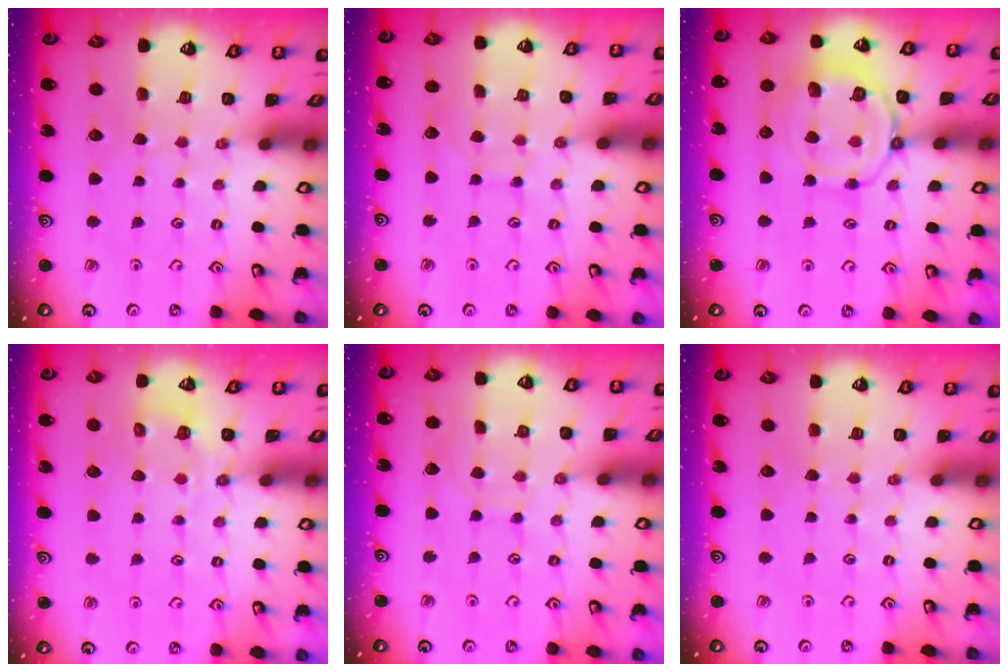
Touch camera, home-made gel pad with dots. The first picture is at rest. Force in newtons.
{"total": 5.7, "press": 5.7, "slide": 0.4}
{"total": 11.3, "press": 11.2, "slide": 1.3}
{"total": 4.3, "press": 4.0, "slide": 1.5}
{"total": 4.7, "press": 4.7, "slide": 0.3}
{"total": 0.0}